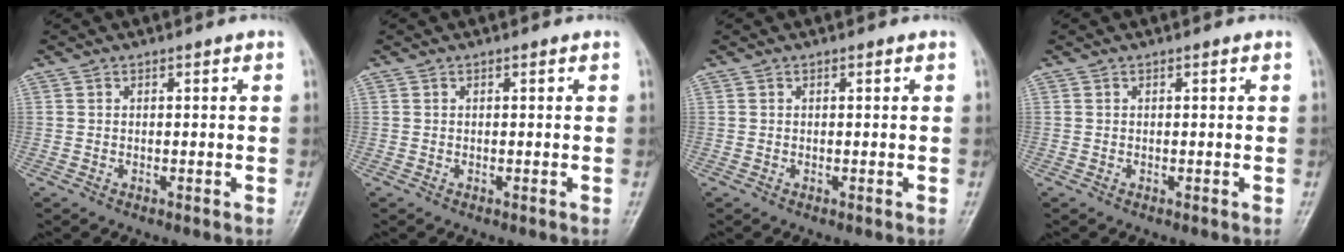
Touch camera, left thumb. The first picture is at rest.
{"total": 0.0}
{"total": 0.0}
{"total": 0.0}